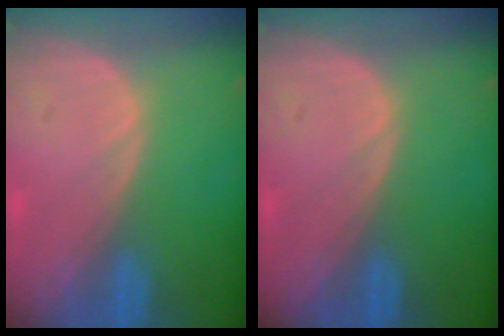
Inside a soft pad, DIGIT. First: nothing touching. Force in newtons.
{"total": 0.0}